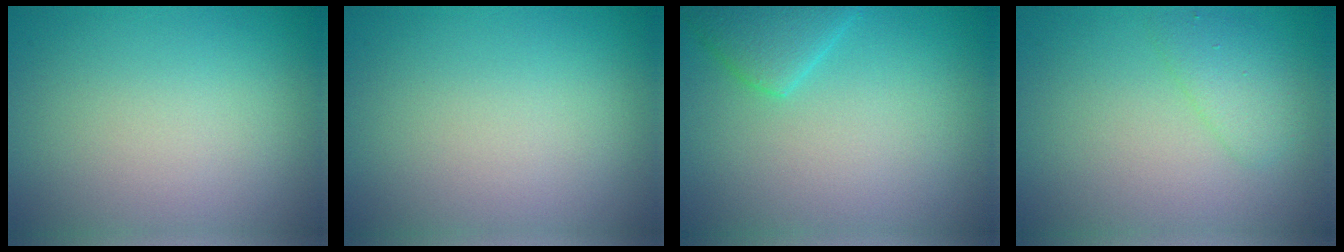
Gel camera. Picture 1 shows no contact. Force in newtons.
{"total": 0.0}
{"total": 2.8, "press": 2.8, "slide": 0.3}
{"total": 1.9, "press": 1.9, "slide": 0.1}